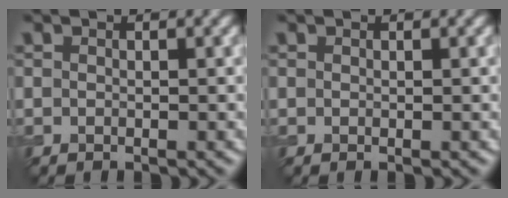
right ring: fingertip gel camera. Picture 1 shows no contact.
{"total": 0.0}